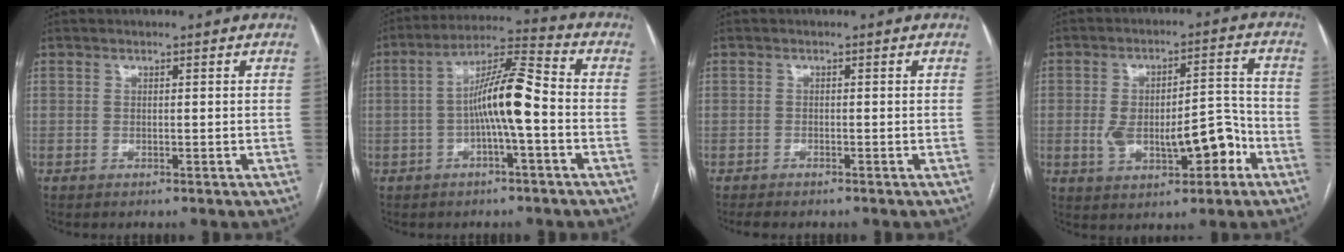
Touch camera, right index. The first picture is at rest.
{"total": 9.6, "force": [-1.6, 0.8, 9.5], "torque": [-0.171, 0.026, -0.034]}
{"total": 2.2, "force": [-1.9, 0.6, 1.0], "torque": [-0.016, -0.005, -0.025]}
{"total": 11.4, "force": [-3.2, 4.8, 9.8], "torque": [-0.153, 0.031, -0.037]}